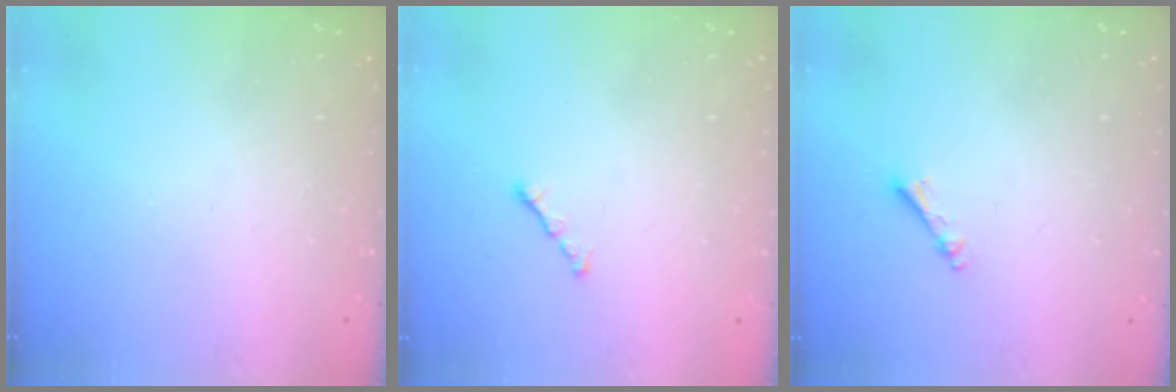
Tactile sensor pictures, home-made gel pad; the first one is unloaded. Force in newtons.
{"total": 1.2, "press": 1.1, "slide": 0.5}
{"total": 2.5, "press": 2.4, "slide": 0.5}